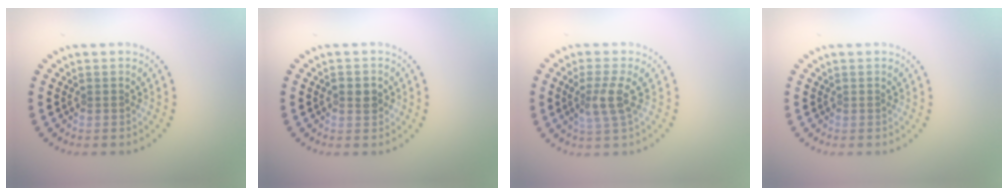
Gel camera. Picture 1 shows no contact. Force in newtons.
{"total": 1.7, "press": 1.7, "slide": 0.1}
{"total": 2.6, "press": 2.3, "slide": 1.2}
{"total": 0.0}